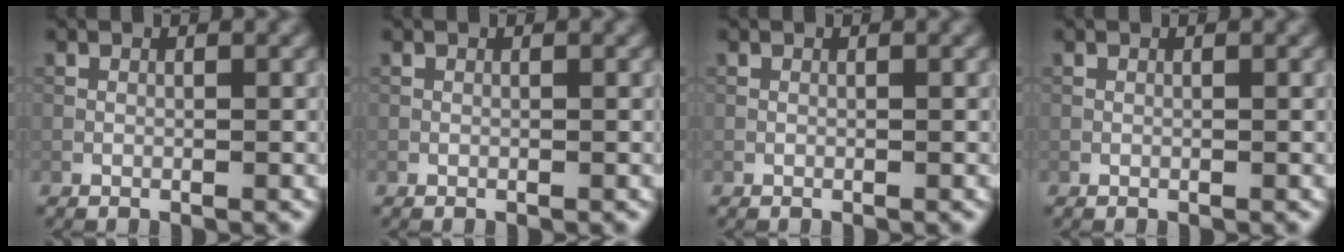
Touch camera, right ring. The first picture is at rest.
{"total": 0.0}
{"total": 0.0}
{"total": 0.0}